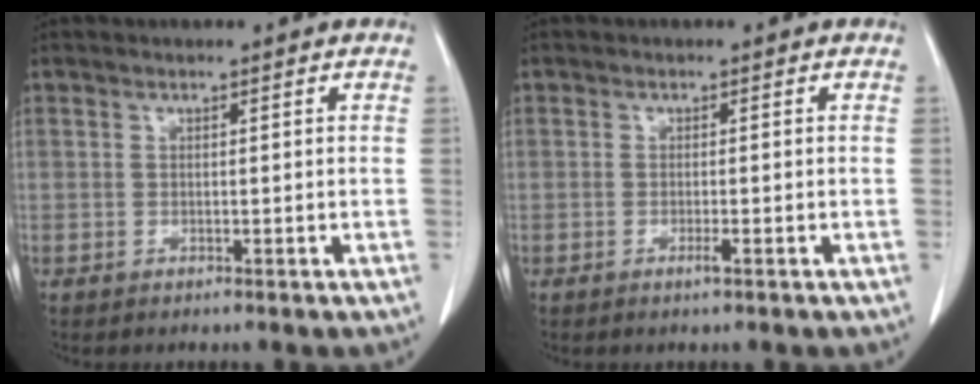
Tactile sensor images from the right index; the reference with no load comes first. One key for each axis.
{"total": 1.1, "fx": -0.6, "fy": 0.0, "fz": 1.0, "tx": -0.018, "ty": -0.001, "tz": -0.011}